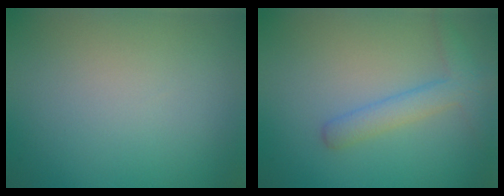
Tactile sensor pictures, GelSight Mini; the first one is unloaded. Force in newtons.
{"total": 2.9, "press": 2.9, "slide": 0.2}